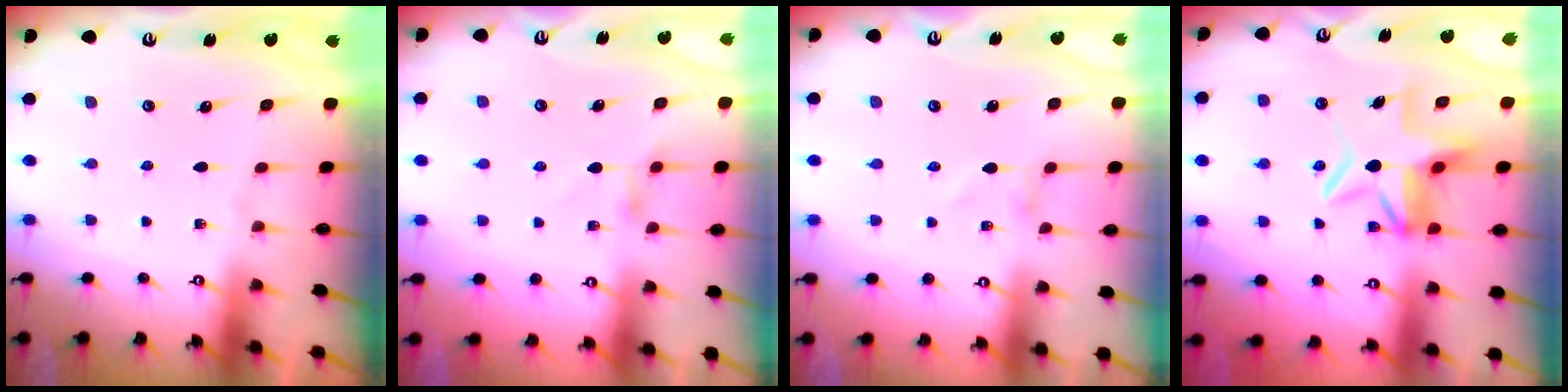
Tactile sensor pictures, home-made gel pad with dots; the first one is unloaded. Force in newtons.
{"total": 2.8, "press": 2.7, "slide": 0.5}
{"total": 0.8, "press": 0.8, "slide": 0.1}
{"total": 7.6, "press": 7.2, "slide": 2.3}